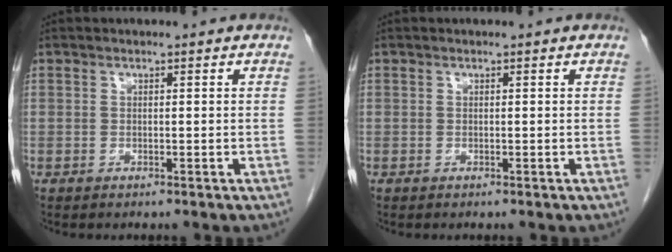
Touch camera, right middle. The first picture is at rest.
{"total": 0.0}